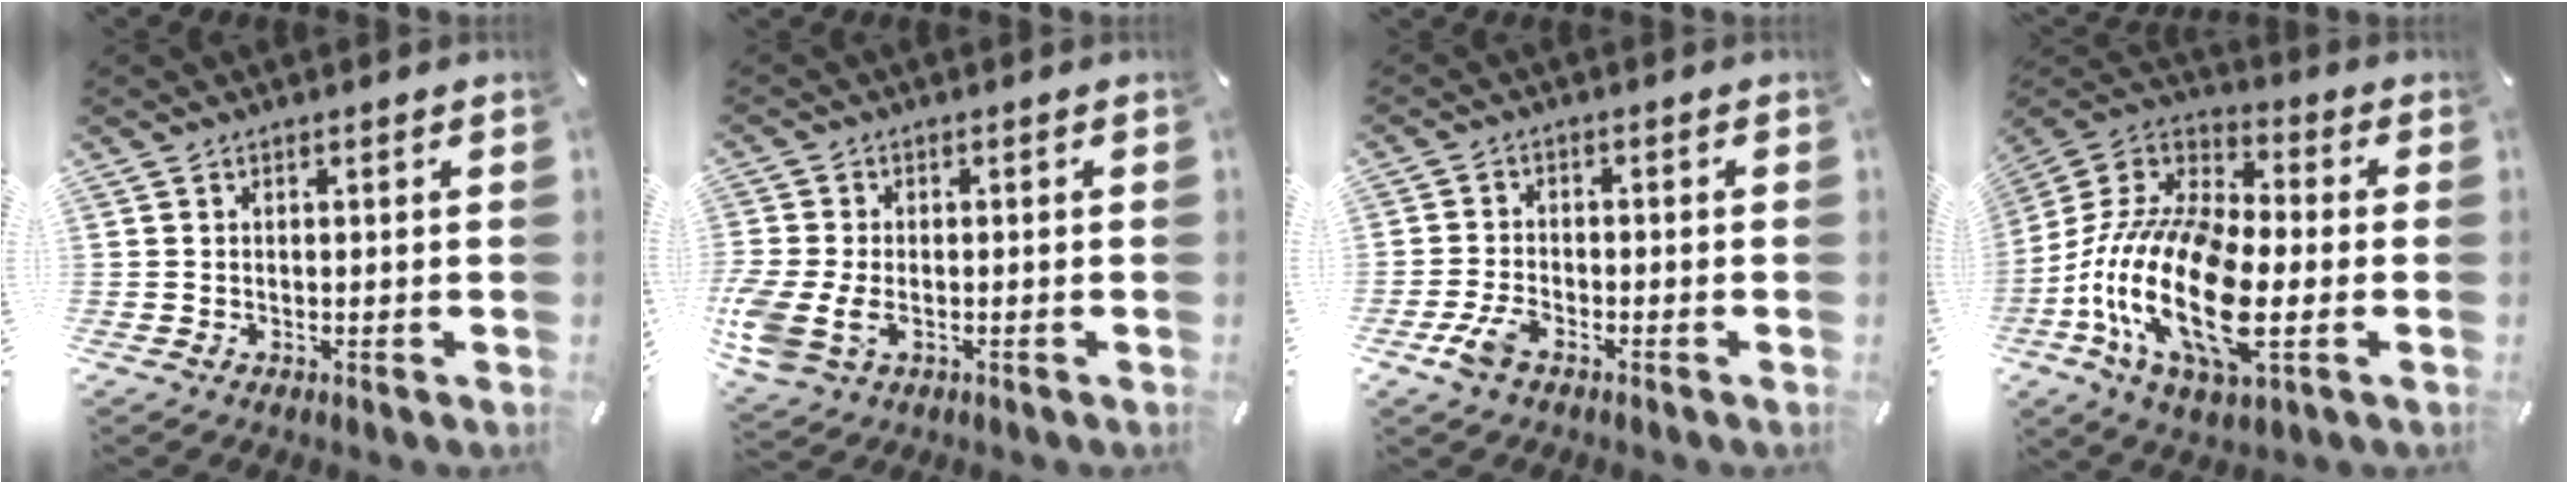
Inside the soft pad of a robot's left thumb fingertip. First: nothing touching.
{"total": 7.3, "force": [-1.8, 5.1, 5.0], "torque": [-0.128, -0.003, -0.032]}
{"total": 5.3, "force": [-3.1, 3.1, 3.1], "torque": [-0.072, 0.012, -0.061]}
{"total": 21.8, "force": [-7.1, 9.8, 18.1], "torque": [-0.413, 0.000, -0.130]}